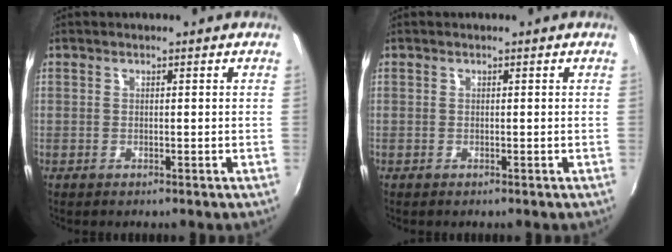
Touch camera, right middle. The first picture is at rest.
{"total": 0.0}